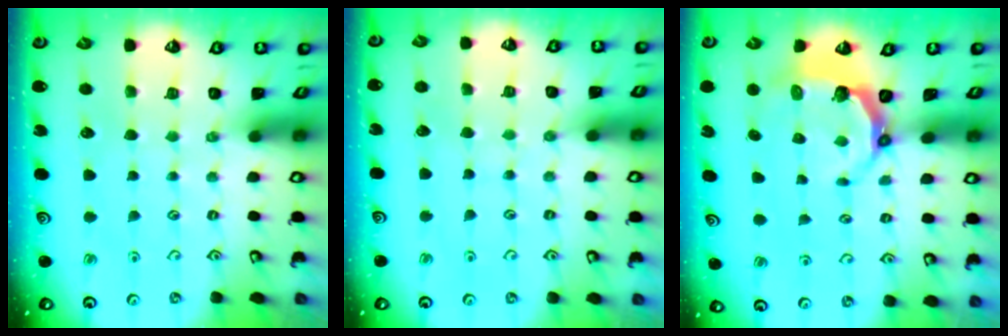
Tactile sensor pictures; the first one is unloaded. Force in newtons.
{"total": 4.4, "press": 4.4, "slide": 0.4}
{"total": 4.3, "press": 2.9, "slide": 3.3}